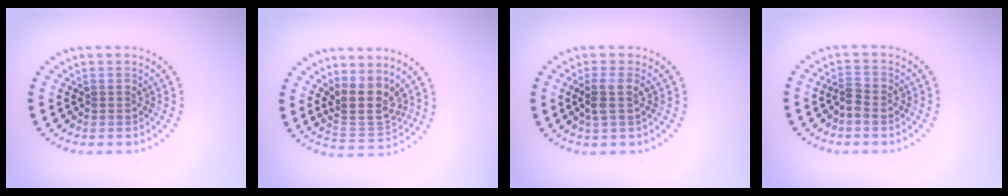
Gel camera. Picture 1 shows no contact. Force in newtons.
{"total": 3.8, "press": 3.0, "slide": 2.4}
{"total": 2.0, "press": 1.7, "slide": 1.1}
{"total": 1.3, "press": 1.2, "slide": 0.6}